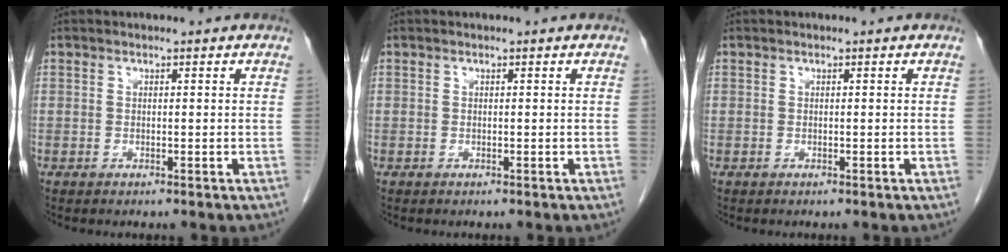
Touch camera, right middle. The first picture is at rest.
{"total": 0.0}
{"total": 0.0}